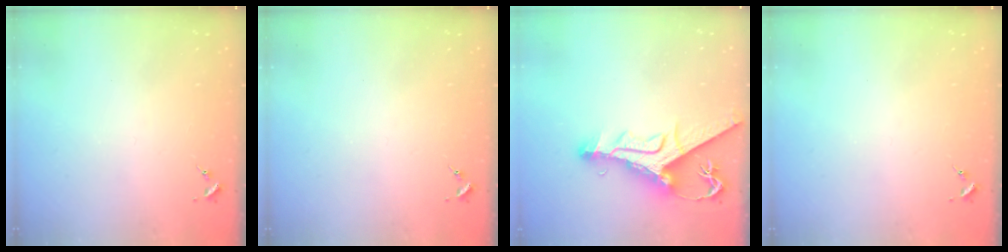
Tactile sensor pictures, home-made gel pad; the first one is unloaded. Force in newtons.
{"total": 0.0}
{"total": 14.2, "press": 14.1, "slide": 1.4}
{"total": 0.0}